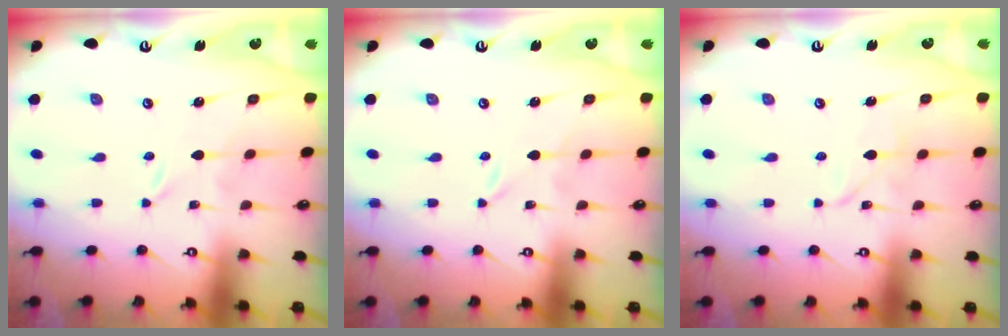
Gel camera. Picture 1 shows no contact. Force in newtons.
{"total": 0.0}
{"total": 2.1, "press": 2.1, "slide": 0.3}